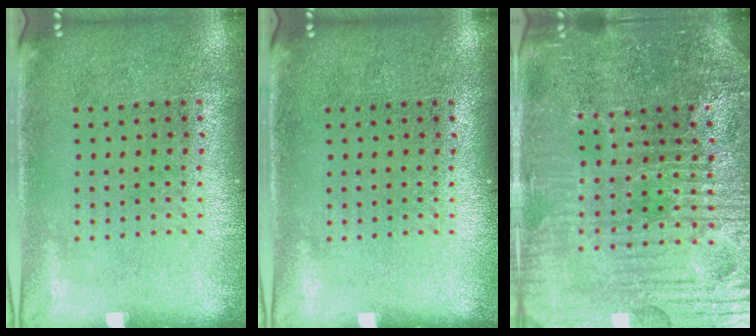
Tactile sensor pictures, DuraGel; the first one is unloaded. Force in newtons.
{"total": 0.0}
{"total": 5.6, "press": 5.3, "slide": 1.8}